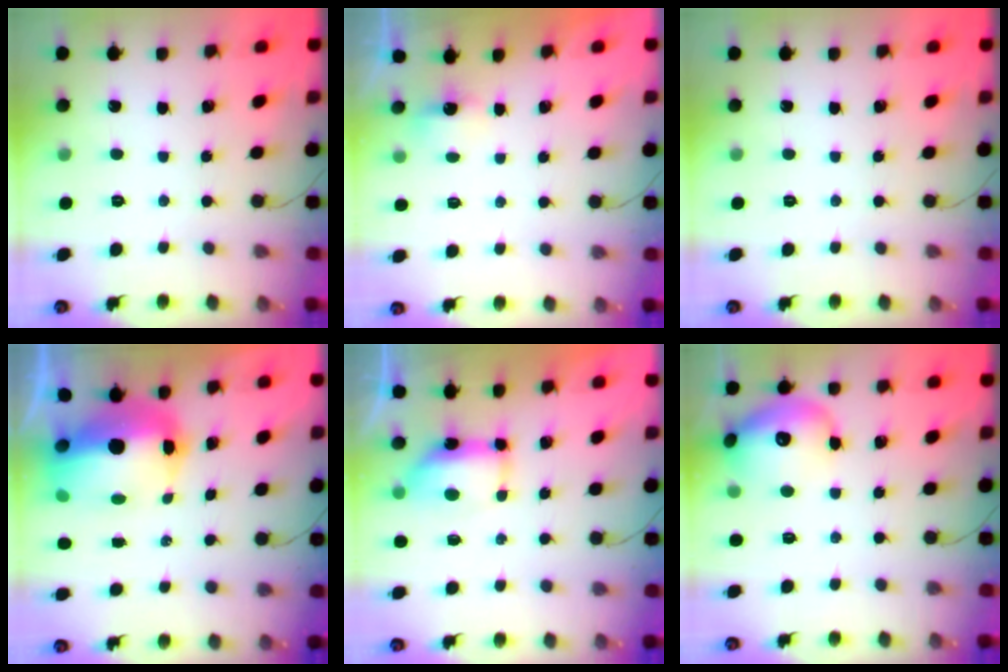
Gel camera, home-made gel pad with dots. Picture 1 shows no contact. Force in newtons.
{"total": 1.8, "press": 1.6, "slide": 0.8}
{"total": 0.0}
{"total": 13.4, "press": 13.1, "slide": 2.7}
{"total": 11.2, "press": 8.8, "slide": 6.9}
{"total": 15.1, "press": 15.0, "slide": 1.6}